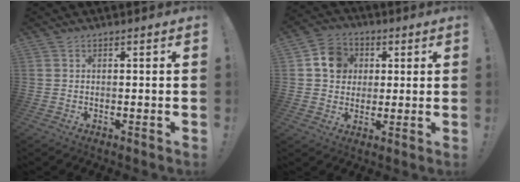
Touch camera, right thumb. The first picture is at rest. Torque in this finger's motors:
{"motor_torque": [0.53, 1.50, 0.50, -0.04, 0.02]}